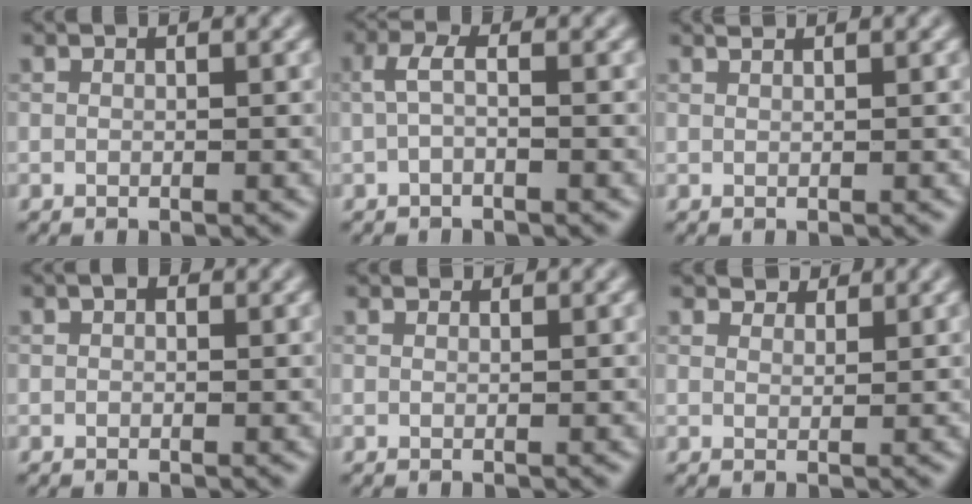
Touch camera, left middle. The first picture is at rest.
{"total": 1.6, "force": [-0.2, 0.5, 1.6], "torque": [-0.037, 0.005, -0.009]}
{"total": 0.7, "force": [0.7, 0.0, 0.2], "torque": [-0.004, -0.001, 0.007]}
{"total": 0.6, "force": [0.1, 0.5, 0.4], "torque": [-0.002, -0.001, -0.001]}
{"total": 0.6, "force": [0.6, 0.2, 0.1], "torque": [-0.003, -0.002, 0.007]}
{"total": 2.4, "force": [2.1, 0.9, 0.5], "torque": [-0.013, -0.006, 0.036]}